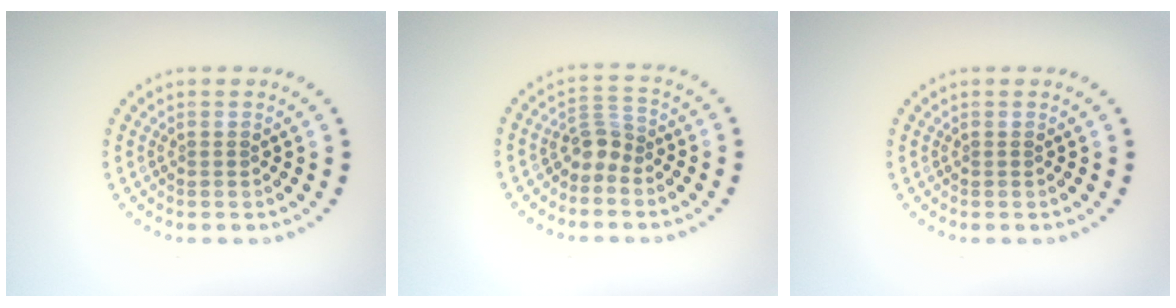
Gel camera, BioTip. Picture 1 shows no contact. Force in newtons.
{"total": 2.2, "press": 1.7, "slide": 1.4}
{"total": 0.0}